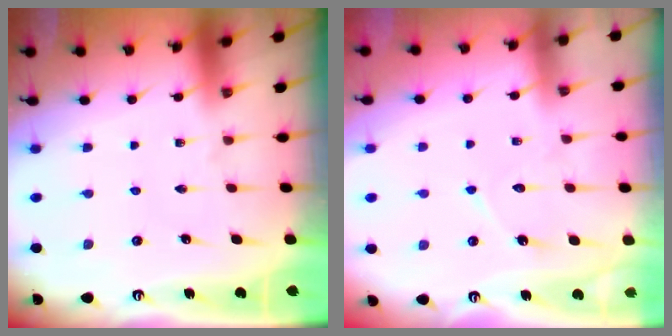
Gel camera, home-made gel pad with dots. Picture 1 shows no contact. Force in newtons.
{"total": 6.8, "press": 6.8, "slide": 0.7}